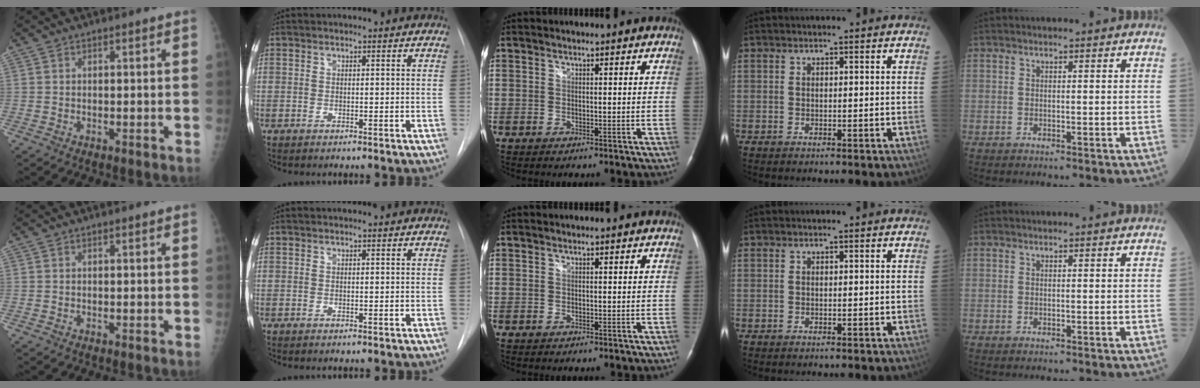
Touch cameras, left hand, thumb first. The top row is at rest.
{}